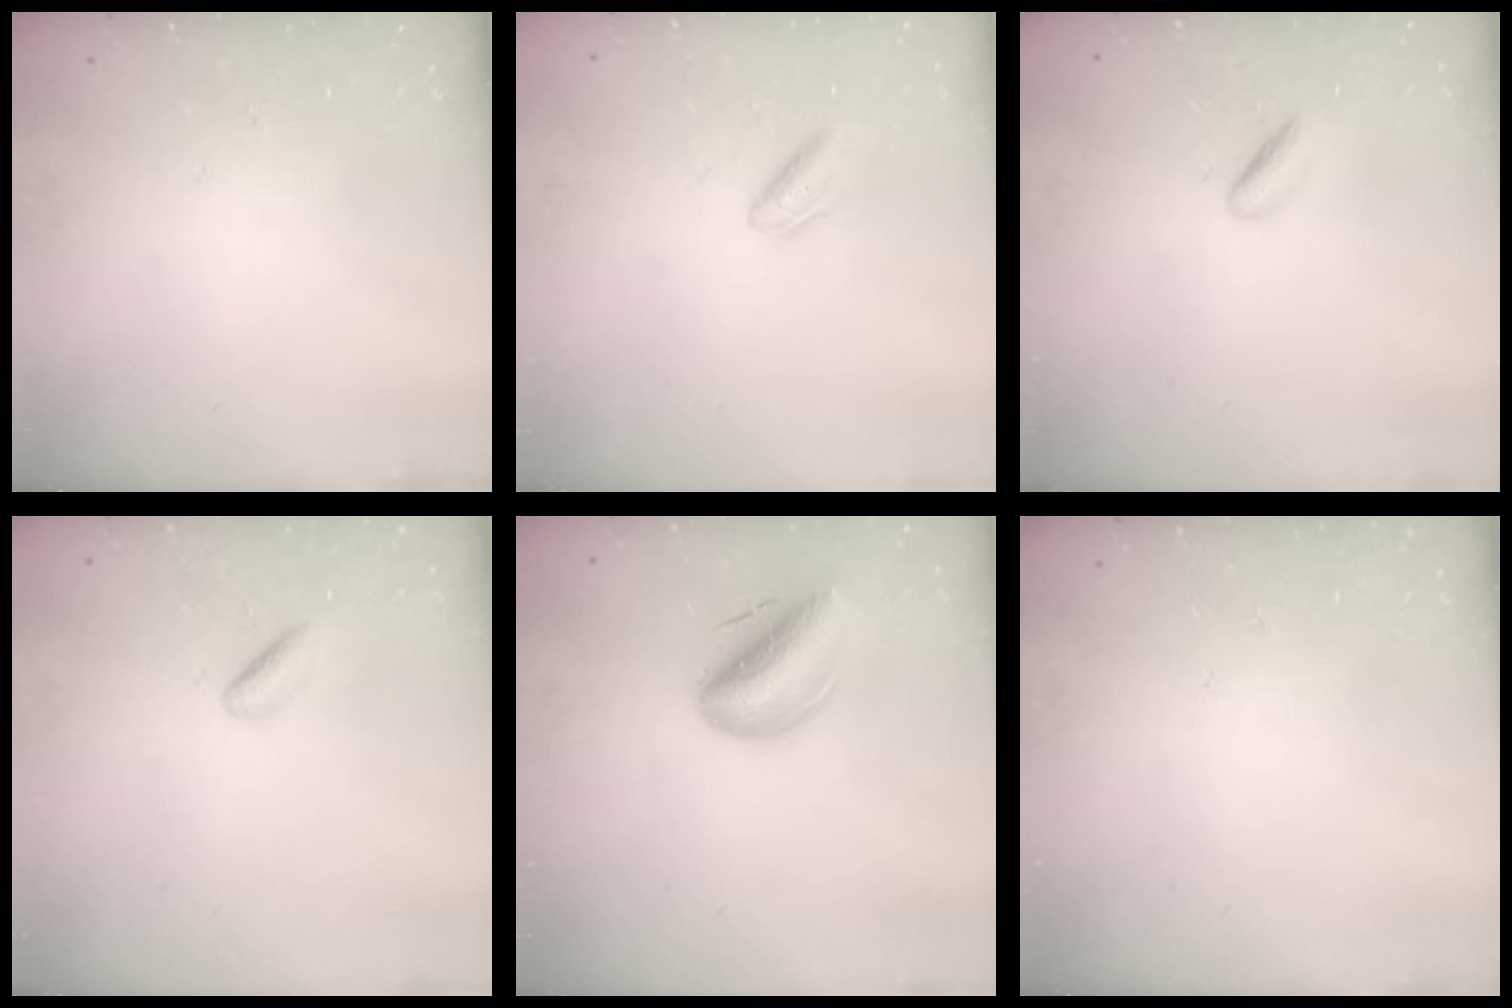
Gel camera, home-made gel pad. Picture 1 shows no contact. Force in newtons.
{"total": 2.7, "press": 2.4, "slide": 1.2}
{"total": 2.2, "press": 1.8, "slide": 1.3}
{"total": 3.7, "press": 3.4, "slide": 1.4}
{"total": 12.5, "press": 12.0, "slide": 3.7}
{"total": 0.0}